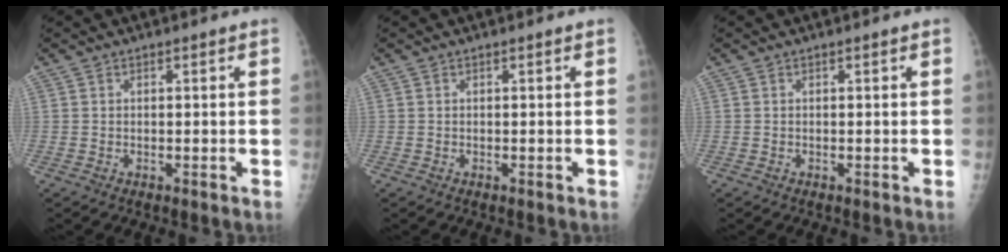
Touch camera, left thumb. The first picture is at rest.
{"total": 0.0}
{"total": 0.0}